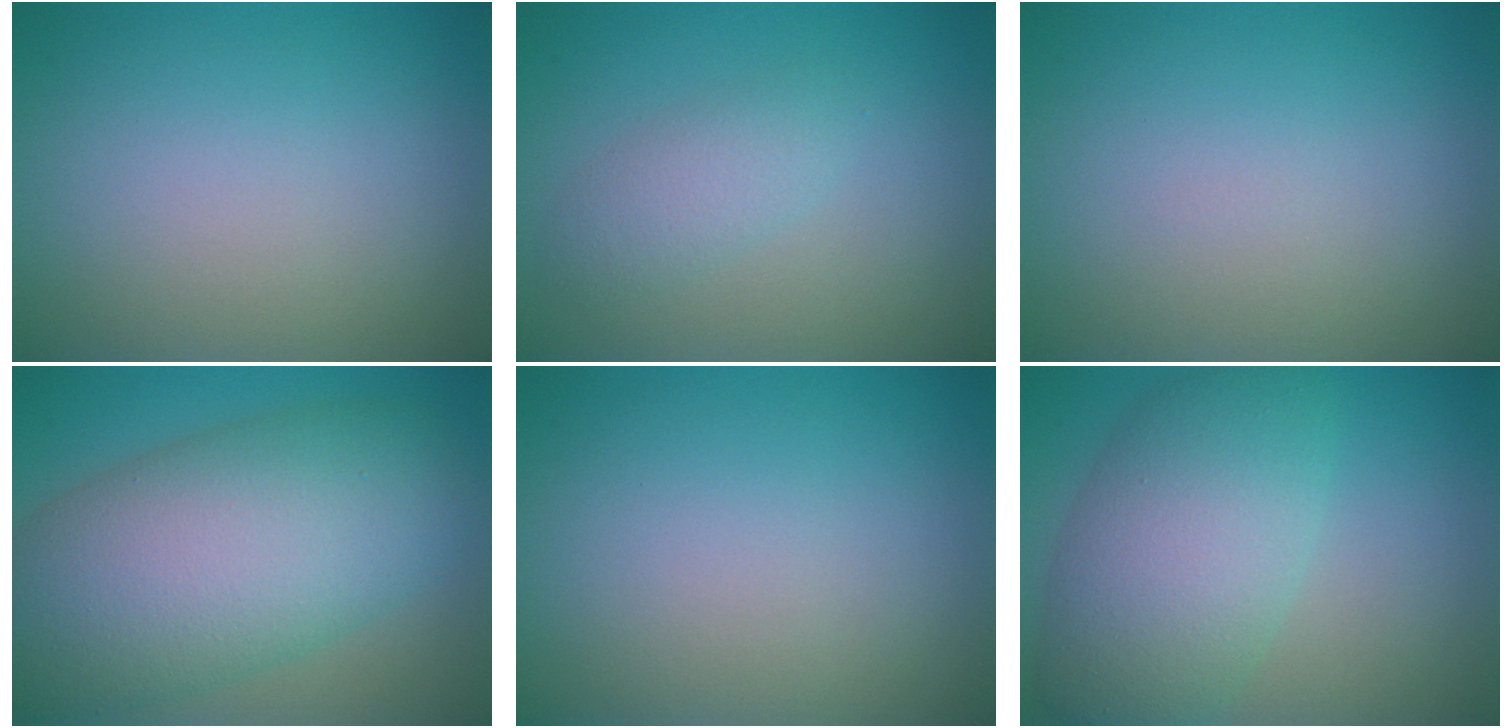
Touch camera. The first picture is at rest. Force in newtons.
{"total": 2.2, "press": 2.2, "slide": 0.0}
{"total": 0.0}
{"total": 12.0, "press": 11.9, "slide": 0.6}
{"total": 0.0}
{"total": 7.5, "press": 7.5, "slide": 0.2}